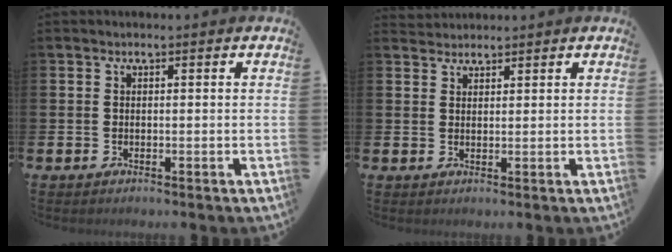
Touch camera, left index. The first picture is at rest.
{"total": 2.1, "force": [2.0, 0.5, -0.2], "torque": [0.014, -0.008, 0.036]}